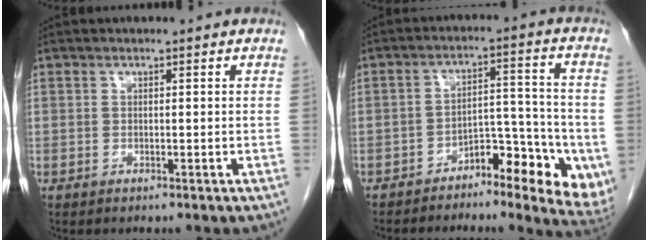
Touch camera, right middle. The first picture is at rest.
{"total": 10.1, "force": [-5.3, 3.1, 8.0], "torque": [-0.101, 0.019, -0.077]}